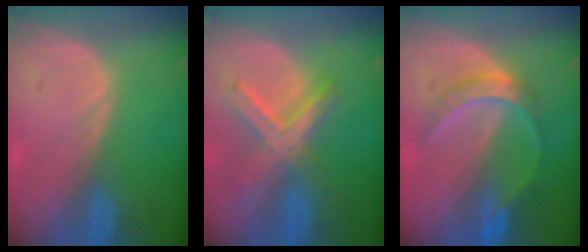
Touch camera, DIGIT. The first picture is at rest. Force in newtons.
{"total": 7.6, "press": 6.5, "slide": 3.8}
{"total": 6.1, "press": 5.7, "slide": 2.2}